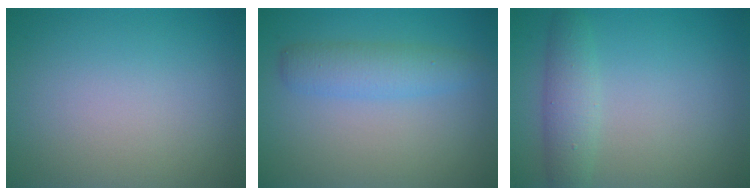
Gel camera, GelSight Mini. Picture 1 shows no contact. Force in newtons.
{"total": 2.9, "press": 2.9, "slide": 0.1}
{"total": 2.8, "press": 2.8, "slide": 0.0}